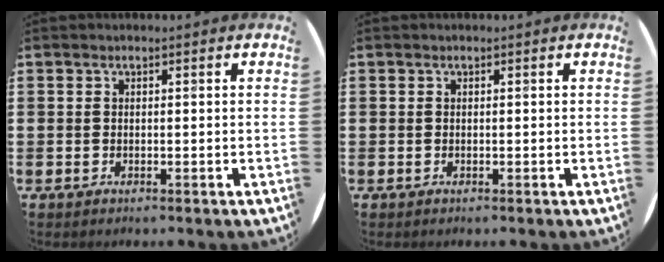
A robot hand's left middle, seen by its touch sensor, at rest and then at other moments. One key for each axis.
{"total": 0.0}